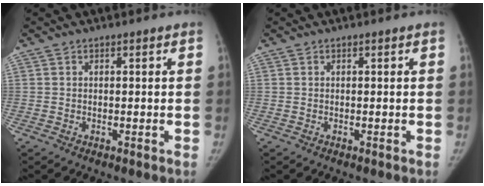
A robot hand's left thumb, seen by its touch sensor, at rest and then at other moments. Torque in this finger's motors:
{"motor_torque": [-0.04, -0.09, 0.27, 0.07, 0.02]}